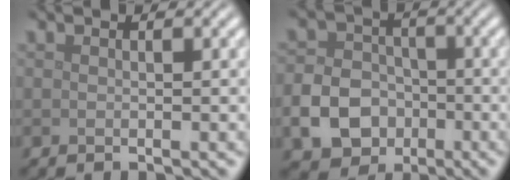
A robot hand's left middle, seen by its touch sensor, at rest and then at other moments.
{"total": 6.1, "force": [-2.3, 4.9, 2.9], "torque": [-0.058, -0.006, -0.047]}